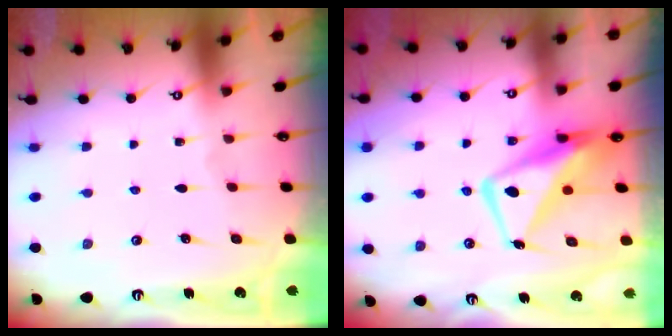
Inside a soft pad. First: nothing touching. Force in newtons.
{"total": 11.9, "press": 11.8, "slide": 1.3}